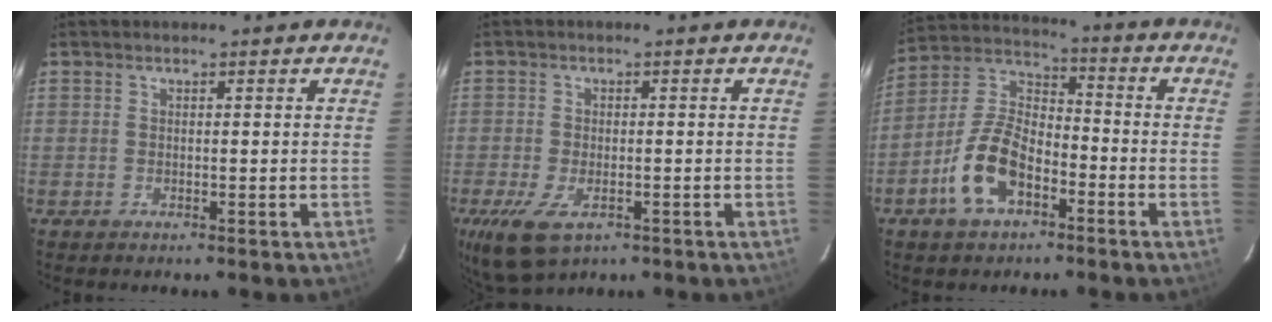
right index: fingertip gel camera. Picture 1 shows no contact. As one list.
[{"total": 8.6, "force": [-4.4, 4.4, 6.0], "torque": [-0.138, -0.030, -0.076]}, {"total": 12.3, "force": [-6.1, 6.4, 8.5], "torque": [-0.178, 0.021, -0.110]}]